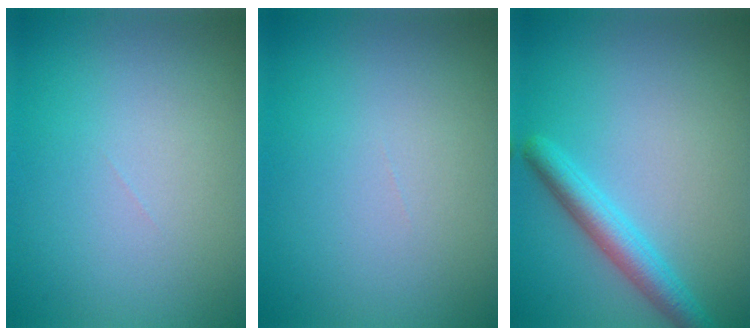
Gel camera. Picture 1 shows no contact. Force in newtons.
{"total": 0.0}
{"total": 3.2, "press": 3.2, "slide": 0.1}